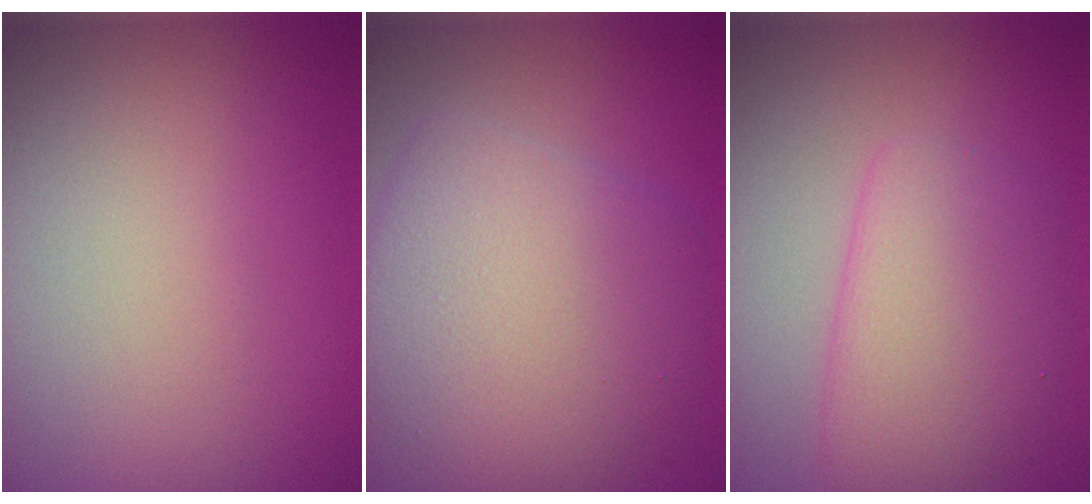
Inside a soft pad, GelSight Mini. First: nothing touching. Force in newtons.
{"total": 8.1, "press": 8.1, "slide": 0.4}
{"total": 4.5, "press": 4.5, "slide": 0.0}